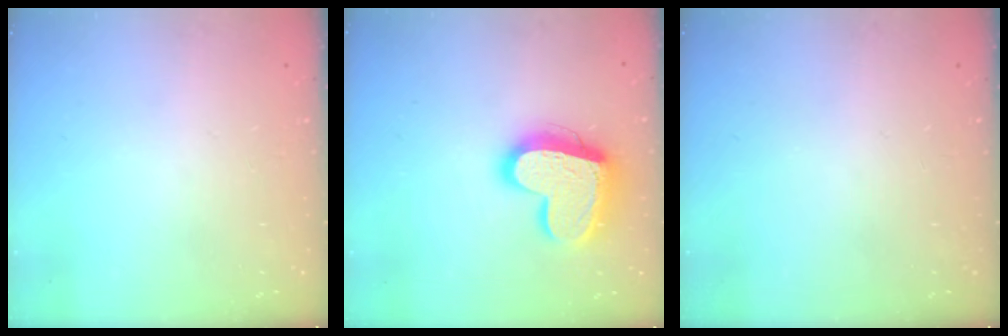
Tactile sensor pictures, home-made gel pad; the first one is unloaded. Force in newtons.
{"total": 18.7, "press": 18.6, "slide": 1.6}
{"total": 0.0}